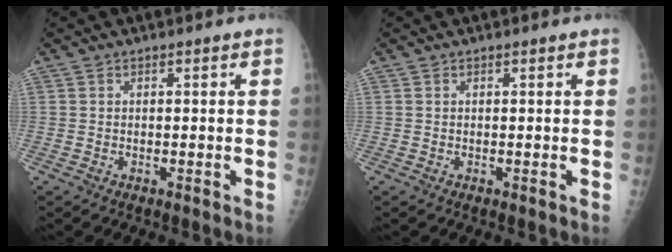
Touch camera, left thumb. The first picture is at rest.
{"total": 0.0}